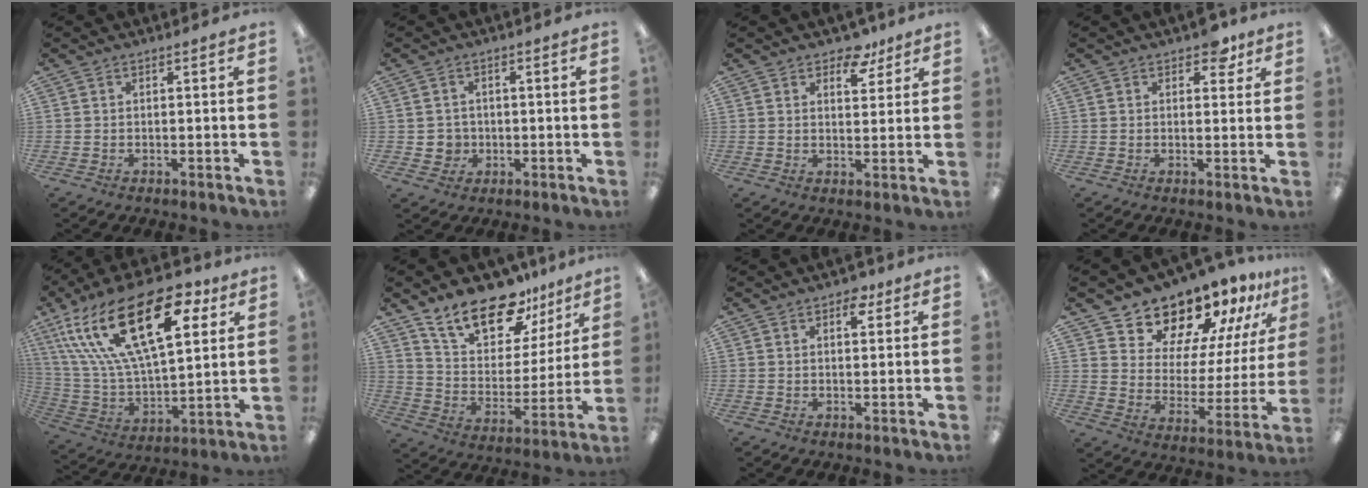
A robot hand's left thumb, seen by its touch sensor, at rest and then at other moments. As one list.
[{"total": 3.8, "force": [-0.4, 3.7, 0.7], "torque": [-0.002, 0.001, -0.008]}, {"total": 6.6, "force": [4.9, 3.5, 2.7], "torque": [-0.018, -0.025, 0.082]}, {"total": 4.3, "force": [2.8, 2.4, 2.2], "torque": [-0.016, -0.006, 0.044]}, {"total": 30.1, "force": [14.5, 13.7, 22.6], "torque": [-0.427, -0.062, 0.247]}, {"total": 18.4, "force": [14.1, 8.5, 8.3], "torque": [-0.149, -0.087, 0.251]}, {"total": 3.6, "force": [2.0, 1.9, 2.3], "torque": [-0.009, -0.012, 0.026]}, {"total": 14.7, "force": [13.7, 5.0, 1.8], "torque": [-0.041, -0.131, 0.239]}]